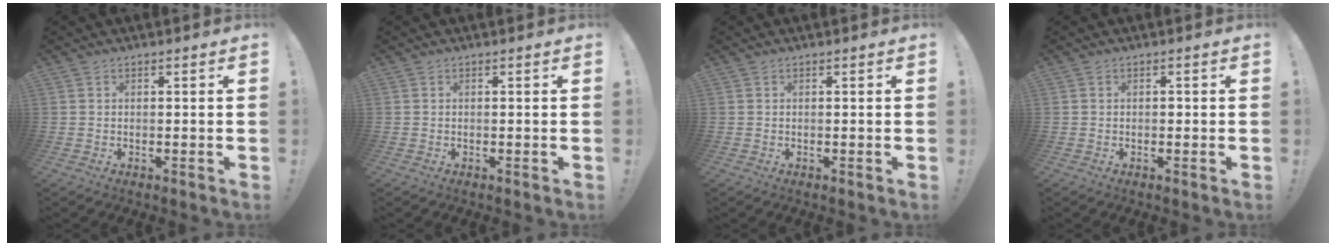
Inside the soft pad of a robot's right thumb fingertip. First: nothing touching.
{"total": 0.0}
{"total": 0.0}
{"total": 0.6, "force": [-0.4, 0.4, 0.2], "torque": [-0.008, 0.003, -0.006]}